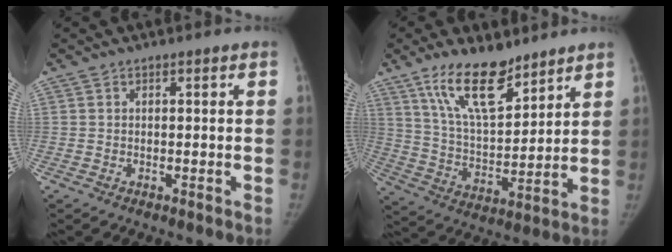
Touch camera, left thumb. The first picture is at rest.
{"total": 14.5, "force": [10.1, 5.5, 8.7], "torque": [-0.122, -0.064, 0.193]}